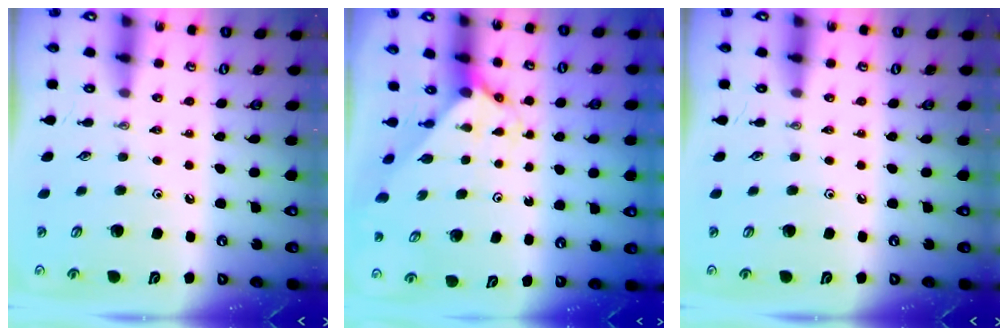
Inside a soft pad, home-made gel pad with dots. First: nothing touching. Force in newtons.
{"total": 1.6, "press": 1.6, "slide": 0.1}
{"total": 0.0}